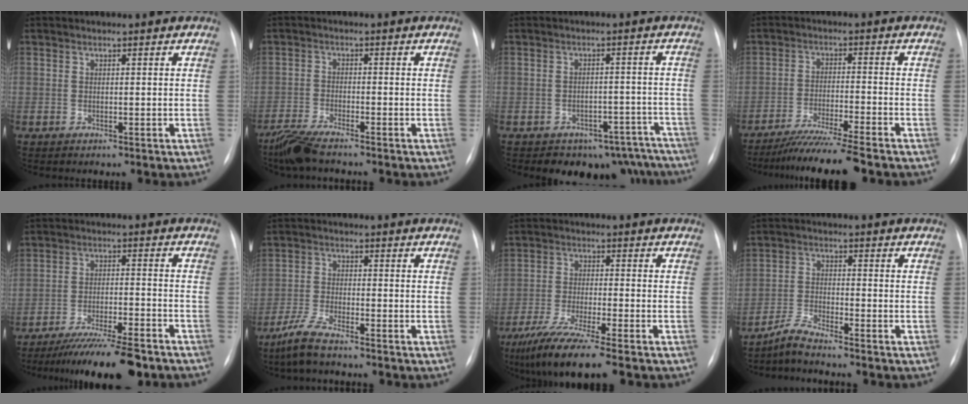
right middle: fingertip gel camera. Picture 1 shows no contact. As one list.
[{"total": 5.6, "force": [-4.7, 0.5, 3.0], "torque": [-0.065, -0.020, -0.092]}, {"total": 12.2, "force": [-10.2, 6.3, 1.9], "torque": [0.002, 0.031, -0.109]}, {"total": 10.3, "force": [-8.7, -1.4, 5.2], "torque": [-0.078, -0.036, -0.143]}, {"total": 12.4, "force": [-10.5, 0.8, 6.7], "torque": [-0.098, -0.022, -0.164]}, {"total": 5.1, "force": [-4.1, 0.5, 2.9], "torque": [-0.075, -0.013, -0.088]}, {"total": 11.4, "force": [-8.5, -0.1, 7.6], "torque": [-0.137, -0.036, -0.141]}, {"total": 3.6, "force": [-3.4, -0.4, 0.9], "torque": [-0.026, -0.015, -0.074]}]